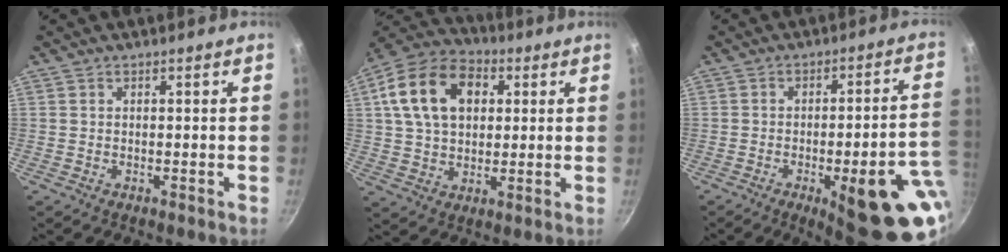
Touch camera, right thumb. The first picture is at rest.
{"total": 17.0, "force": [4.5, 11.8, 11.3], "torque": [-0.181, 0.016, 0.065]}
{"total": 21.5, "force": [-7.1, 6.1, 19.4], "torque": [-0.202, 0.017, -0.086]}